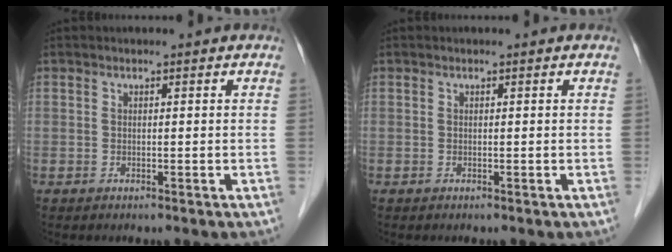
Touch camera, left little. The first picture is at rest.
{"total": 0.0}